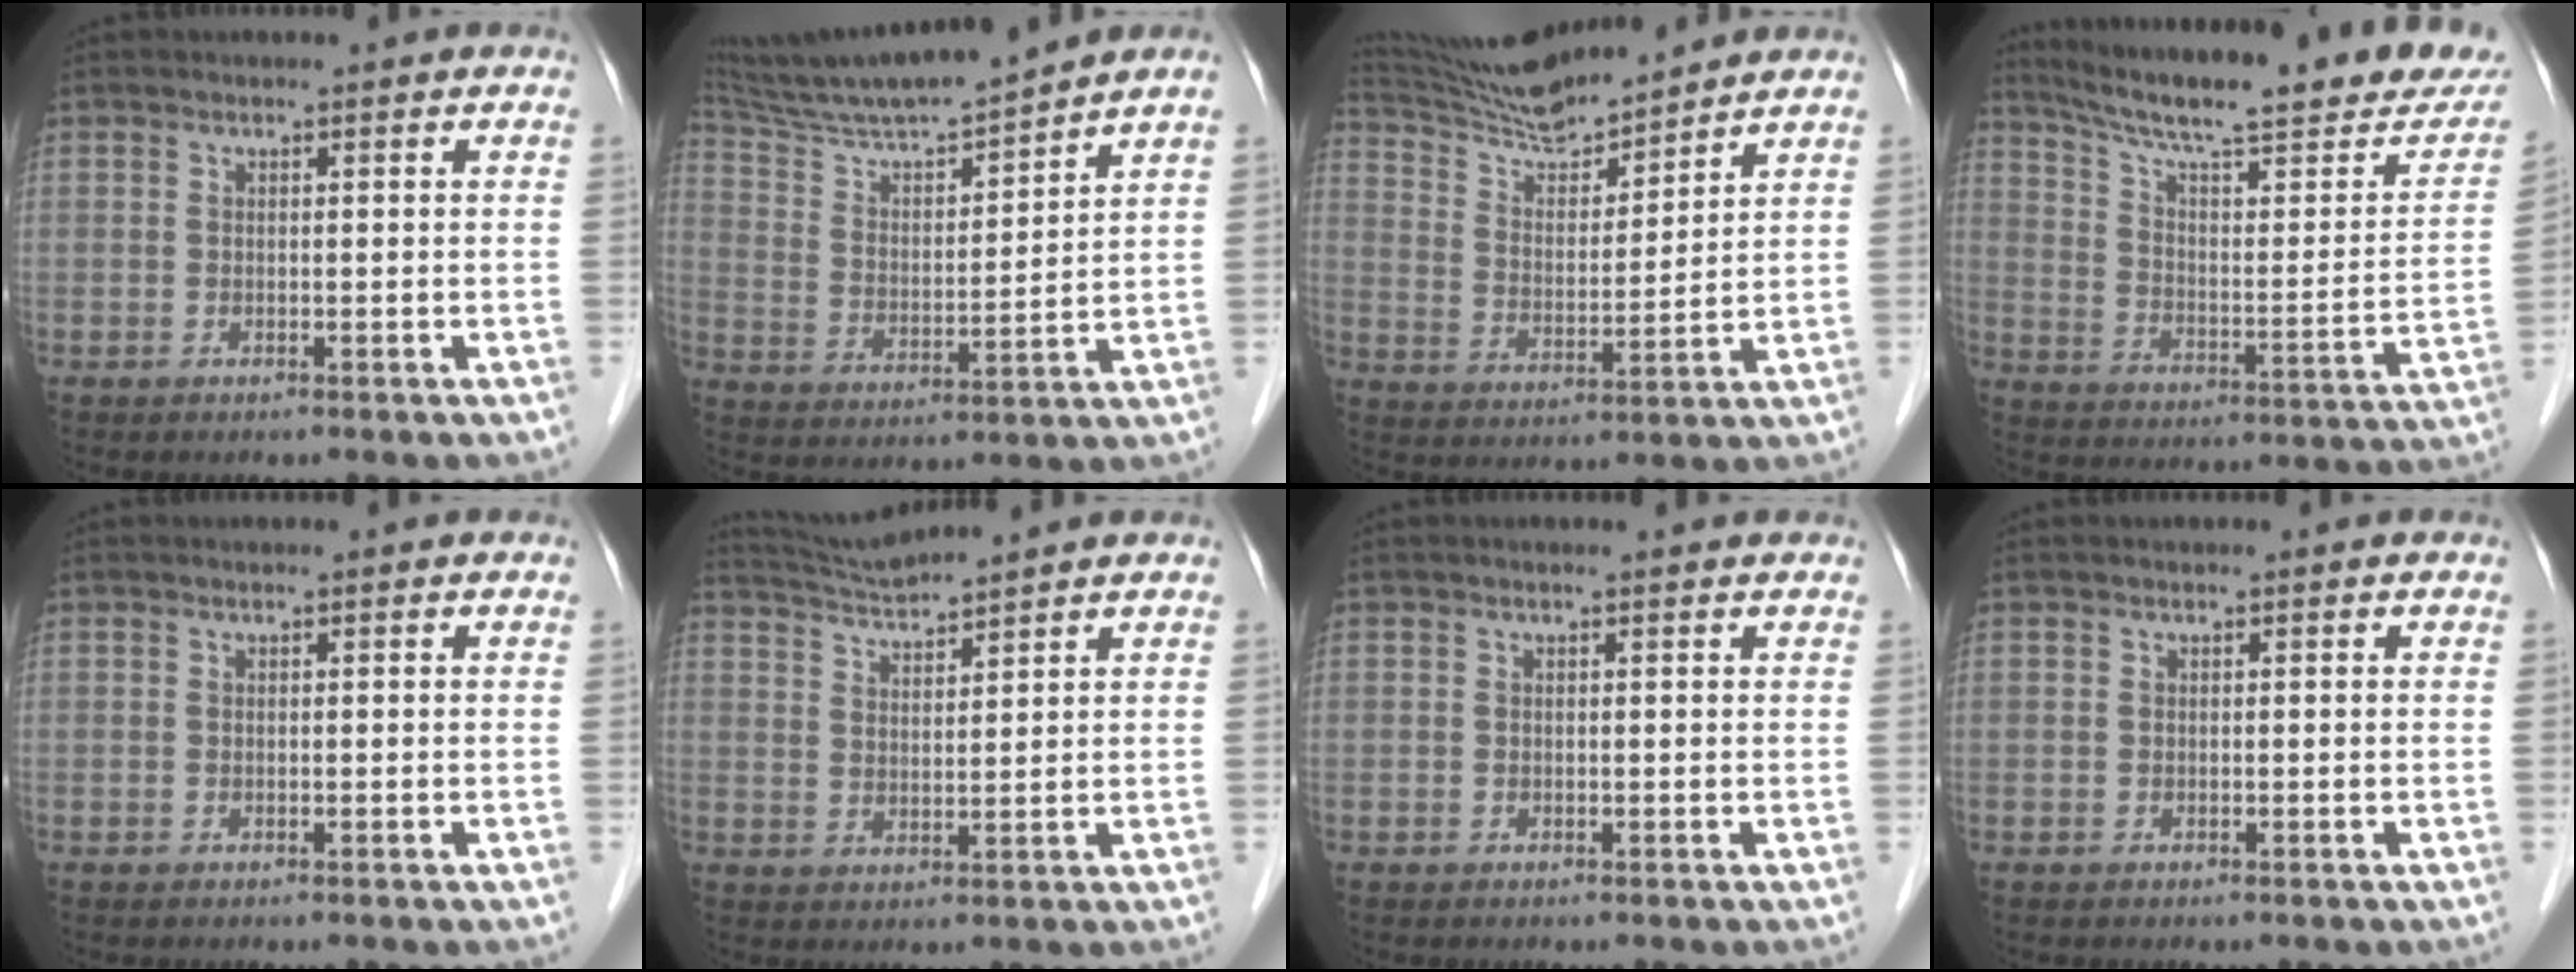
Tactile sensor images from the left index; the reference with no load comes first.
{"total": 14.9, "force": [13.6, -0.6, 6.0], "torque": [-0.117, 0.004, 0.239]}
{"total": 12.6, "force": [12.1, 0.7, 3.7], "torque": [-0.076, 0.012, 0.225]}
{"total": 27.9, "force": [23.3, 4.3, 14.8], "torque": [-0.219, -0.029, 0.303]}
{"total": 0.0}
{"total": 5.7, "force": [5.5, -1.1, 0.9], "torque": [-0.026, 0.010, 0.109]}
{"total": 1.0, "force": [0.9, 0.2, 0.4], "torque": [-0.012, 0.015, 0.008]}
{"total": 0.0}